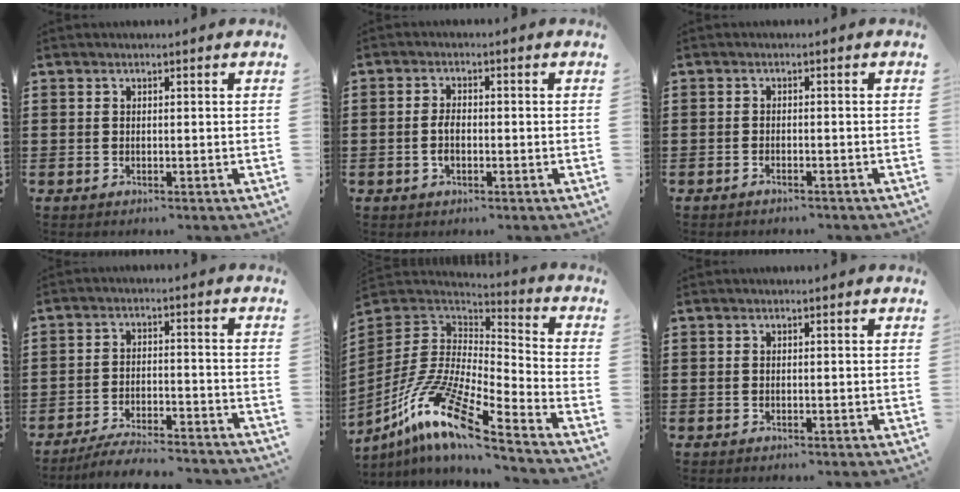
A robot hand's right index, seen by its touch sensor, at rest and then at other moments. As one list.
[{"total": 2.6, "force": [-0.6, 1.1, 2.2], "torque": [-0.052, -0.003, -0.012]}, {"total": 1.1, "force": [-1.1, 0.1, 0.2], "torque": [-0.007, 0.001, -0.023]}, {"total": 5.5, "force": [-5.2, 0.2, 1.7], "torque": [-0.035, -0.003, -0.102]}, {"total": 14.5, "force": [-9.9, 2.4, 10.4], "torque": [-0.226, 0.003, -0.197]}, {"total": 0.0}]